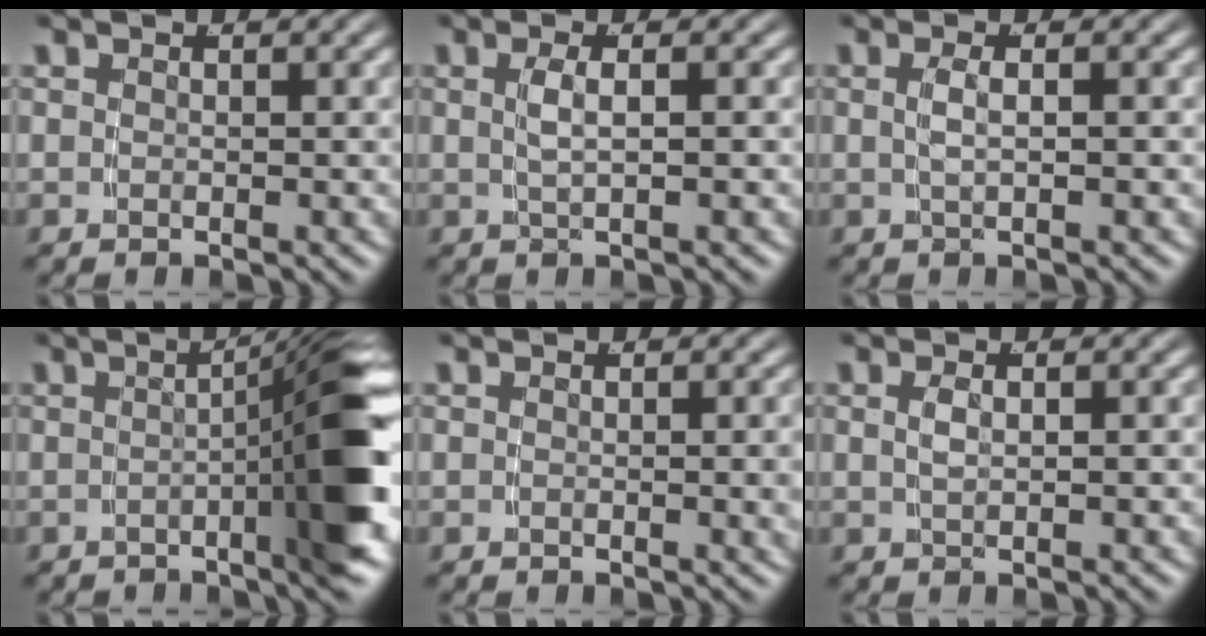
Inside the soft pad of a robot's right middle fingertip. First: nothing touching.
{"total": 1.7, "force": [-0.1, -0.5, 1.6], "torque": [-0.034, -0.002, 0.005]}
{"total": 1.4, "force": [-0.3, -0.3, 1.4], "torque": [-0.030, -0.003, 0.003]}
{"total": 8.5, "force": [-1.0, 0.9, 8.4], "torque": [-0.090, 0.022, -0.026]}
{"total": 1.2, "force": [0.2, -0.1, 1.2], "torque": [-0.011, 0.000, 0.002]}
{"total": 0.9, "force": [0.1, -0.4, 0.9], "torque": [-0.015, -0.003, 0.009]}